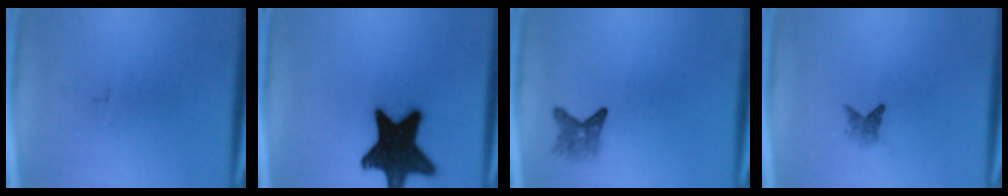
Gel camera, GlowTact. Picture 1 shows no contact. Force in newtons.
{"total": 18.9}
{"total": 2.4}
{"total": 1.6}